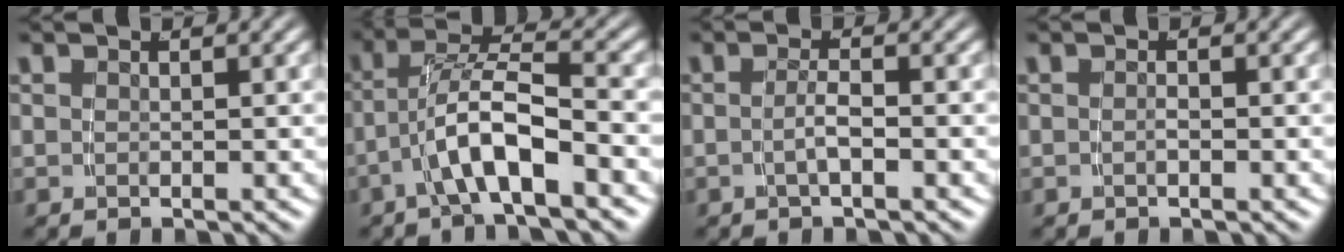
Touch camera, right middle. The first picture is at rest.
{"total": 4.6, "force": [-1.1, 1.6, 4.1], "torque": [-0.081, 0.002, -0.017]}
{"total": 1.7, "force": [-1.0, -0.4, 1.3], "torque": [-0.025, -0.002, -0.016]}
{"total": 0.7, "force": [-0.5, 0.2, 0.4], "torque": [-0.010, 0.000, -0.010]}